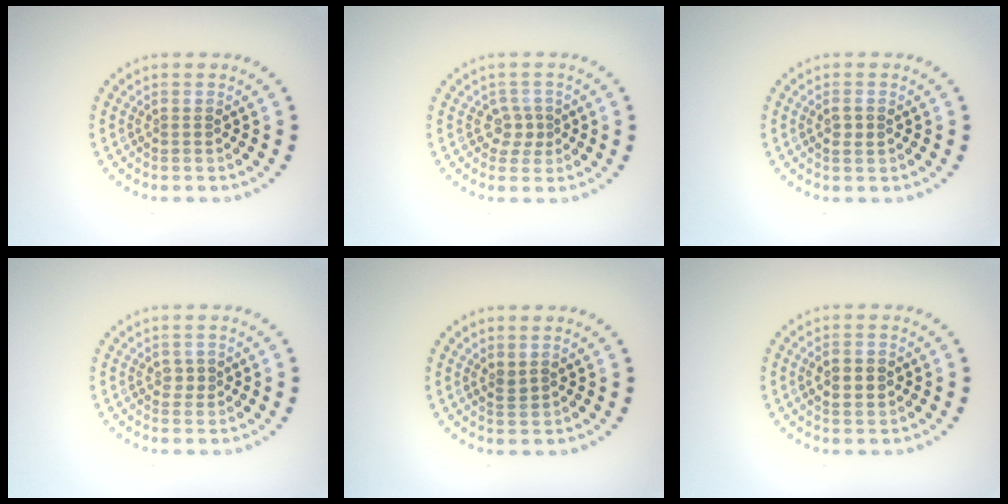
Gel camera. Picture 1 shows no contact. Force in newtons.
{"total": 1.7, "press": 1.3, "slide": 1.1}
{"total": 1.1, "press": 1.1, "slide": 0.2}
{"total": 0.8, "press": 0.8, "slide": 0.3}
{"total": 0.9, "press": 0.7, "slide": 0.5}
{"total": 2.8, "press": 2.8, "slide": 0.2}